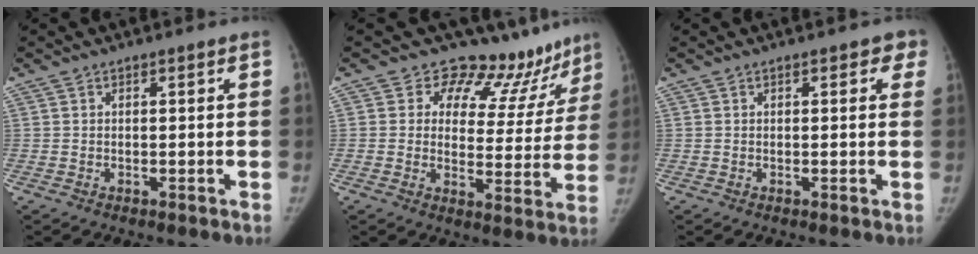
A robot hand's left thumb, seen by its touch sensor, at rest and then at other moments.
{"total": 13.0, "force": [11.5, 5.7, 2.1], "torque": [0.028, -0.093, 0.133]}
{"total": 2.4, "force": [1.2, 1.6, 1.4], "torque": [0.020, 0.002, 0.004]}